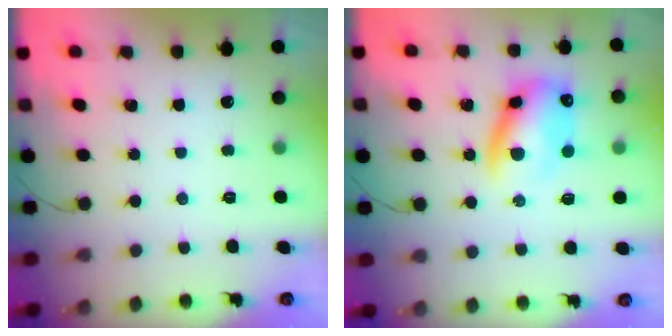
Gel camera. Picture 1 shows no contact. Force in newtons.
{"total": 12.5, "press": 12.0, "slide": 3.2}